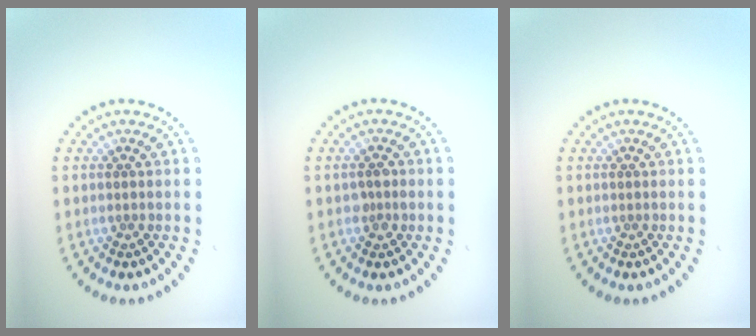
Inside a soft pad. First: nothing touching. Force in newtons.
{"total": 1.0, "press": 0.9, "slide": 0.3}
{"total": 0.0}